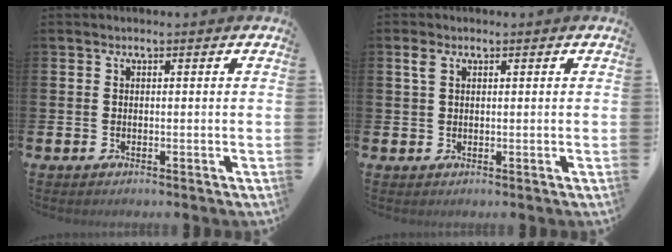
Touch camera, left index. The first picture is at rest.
{"total": 1.9, "force": [1.1, 1.0, 1.1], "torque": [-0.004, -0.004, 0.016]}